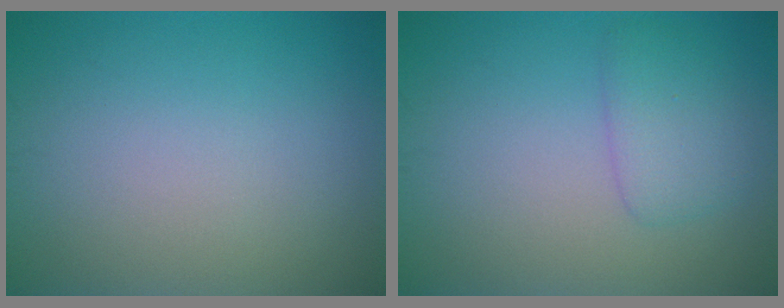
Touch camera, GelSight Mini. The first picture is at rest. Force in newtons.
{"total": 2.6, "press": 2.6, "slide": 0.1}